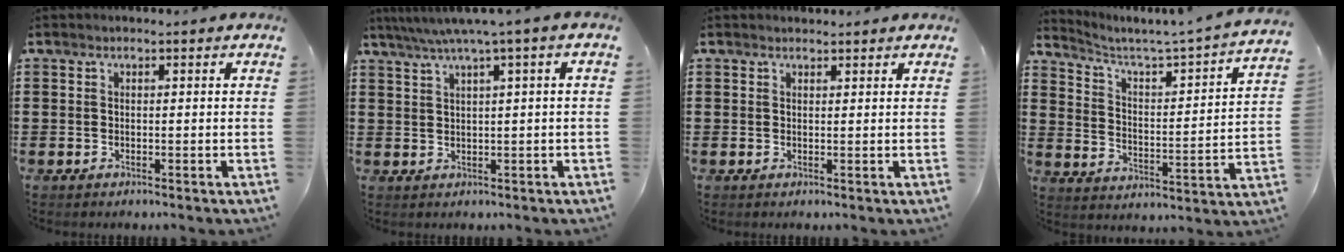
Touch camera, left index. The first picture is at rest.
{"total": 3.4, "force": [1.3, -0.5, 3.1], "torque": [-0.062, -0.005, 0.019]}
{"total": 0.9, "force": [0.9, 0.2, 0.0], "torque": [-0.002, 0.000, 0.018]}
{"total": 2.6, "force": [2.0, -0.1, 1.6], "torque": [-0.049, -0.030, 0.018]}